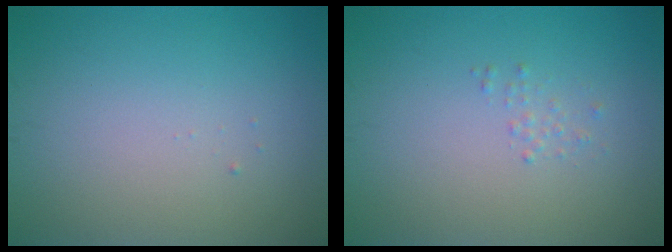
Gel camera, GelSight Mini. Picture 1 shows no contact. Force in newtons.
{"total": 0.6, "press": 0.6, "slide": 0.1}